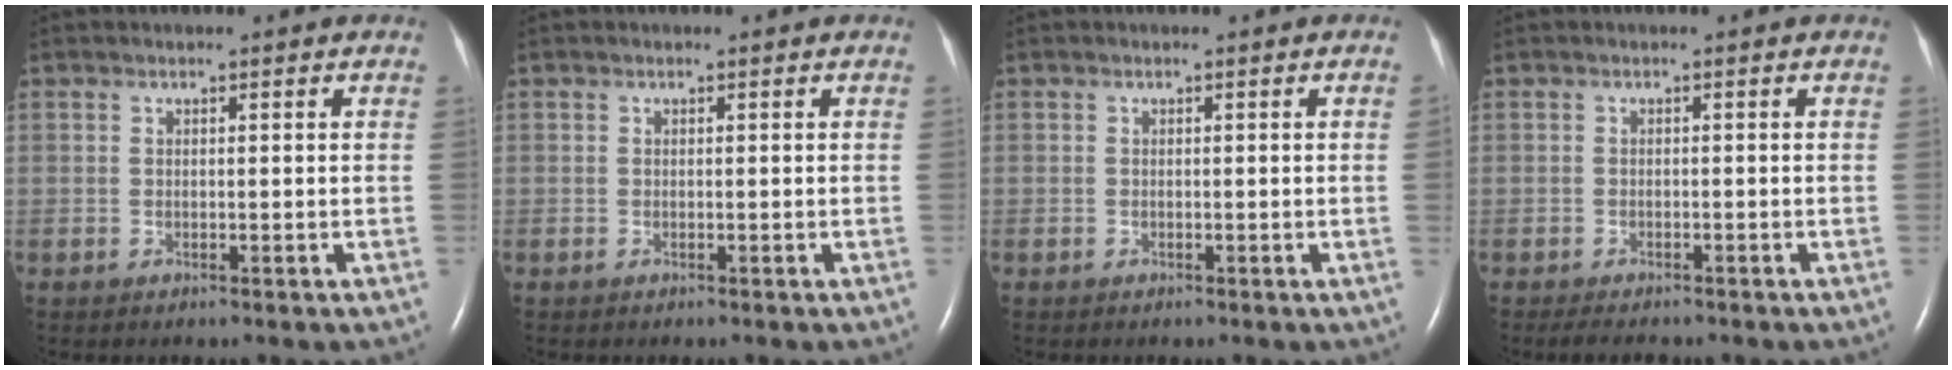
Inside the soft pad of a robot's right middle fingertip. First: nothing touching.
{"total": 0.0}
{"total": 0.6, "force": [-0.1, -0.2, 0.5], "torque": [-0.007, 0.001, -0.002]}
{"total": 2.8, "force": [-2.4, 0.8, 1.3], "torque": [-0.025, -0.009, -0.030]}